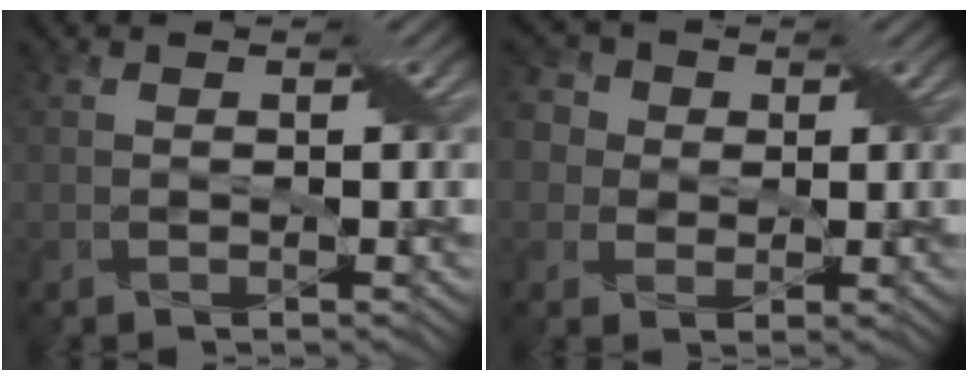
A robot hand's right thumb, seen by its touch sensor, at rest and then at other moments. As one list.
[{"total": 6.5, "force": [1.9, 5.6, 2.8], "torque": [-0.085, 0.026, 0.008]}]